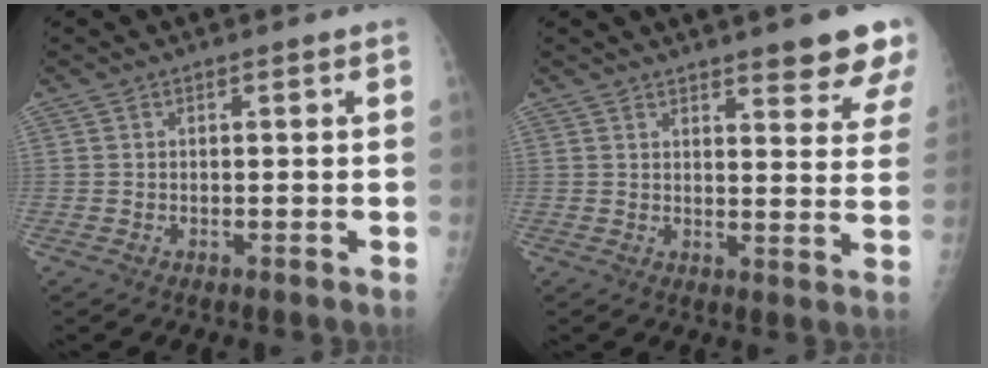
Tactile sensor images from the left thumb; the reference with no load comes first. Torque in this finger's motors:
{"motor_torque": [1.49, 0.94, 0.59, -0.63, 0.00]}